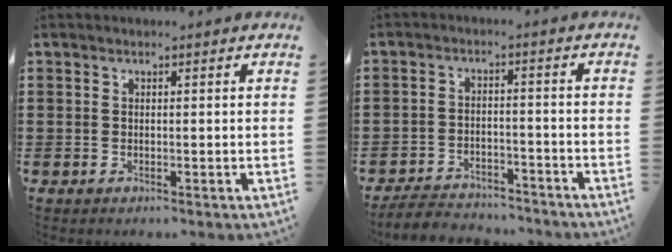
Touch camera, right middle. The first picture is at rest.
{"total": 4.7, "force": [-4.6, 0.8, 0.4], "torque": [-0.014, 0.007, -0.097]}